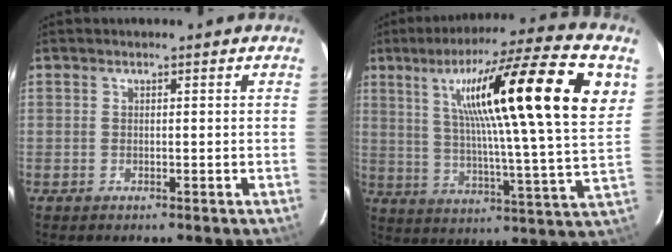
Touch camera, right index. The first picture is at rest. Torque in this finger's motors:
{"motor_torque": [1.52, 0.62, 1.05, 0.21]}